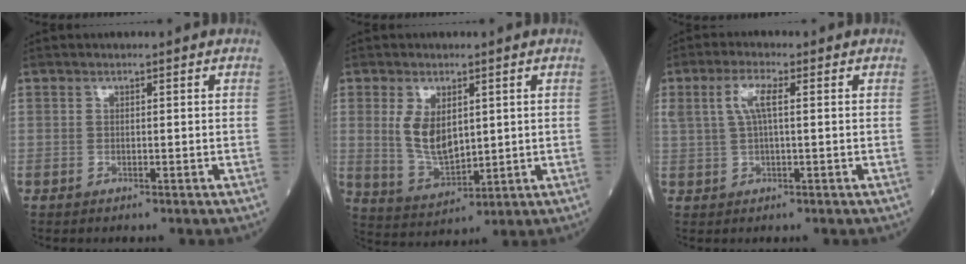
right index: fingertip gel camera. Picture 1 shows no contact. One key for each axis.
{"total": 7.3, "fx": 1.7, "fy": 3.7, "fz": 6.1, "tx": -0.124, "ty": -0.007, "tz": 0.045}
{"total": 4.2, "fx": 1.2, "fy": 0.9, "fz": 3.9, "tx": -0.087, "ty": 0.015, "tz": 0.026}